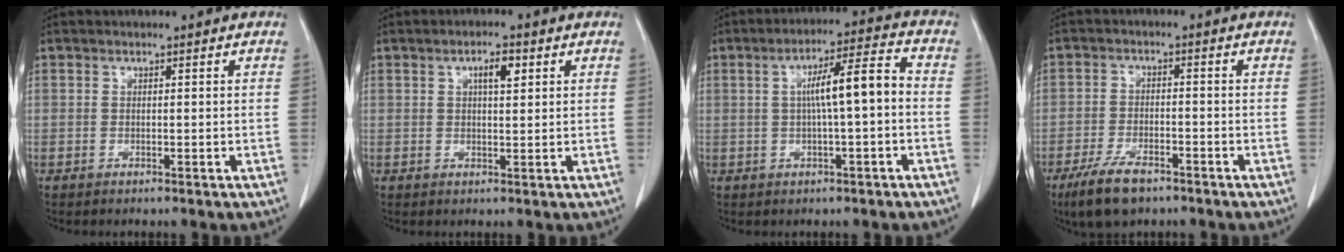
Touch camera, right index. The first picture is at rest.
{"total": 3.2, "force": [1.3, 0.9, 2.8], "torque": [-0.046, 0.002, 0.020]}
{"total": 7.9, "force": [-0.1, 0.6, 7.9], "torque": [-0.128, 0.023, -0.004]}
{"total": 7.1, "force": [-4.9, 2.7, 4.3], "torque": [-0.088, -0.008, -0.084]}